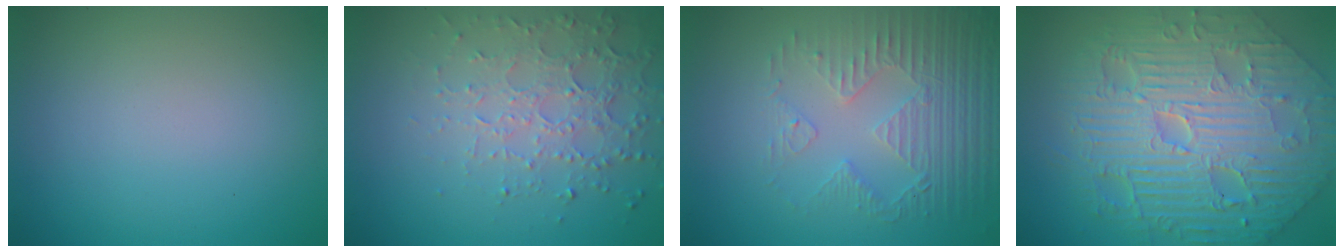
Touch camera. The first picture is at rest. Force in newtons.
{"total": 4.6, "press": 3.4, "slide": 3.1}
{"total": 5.1, "press": 3.5, "slide": 3.8}
{"total": 11.6, "press": 7.8, "slide": 8.7}